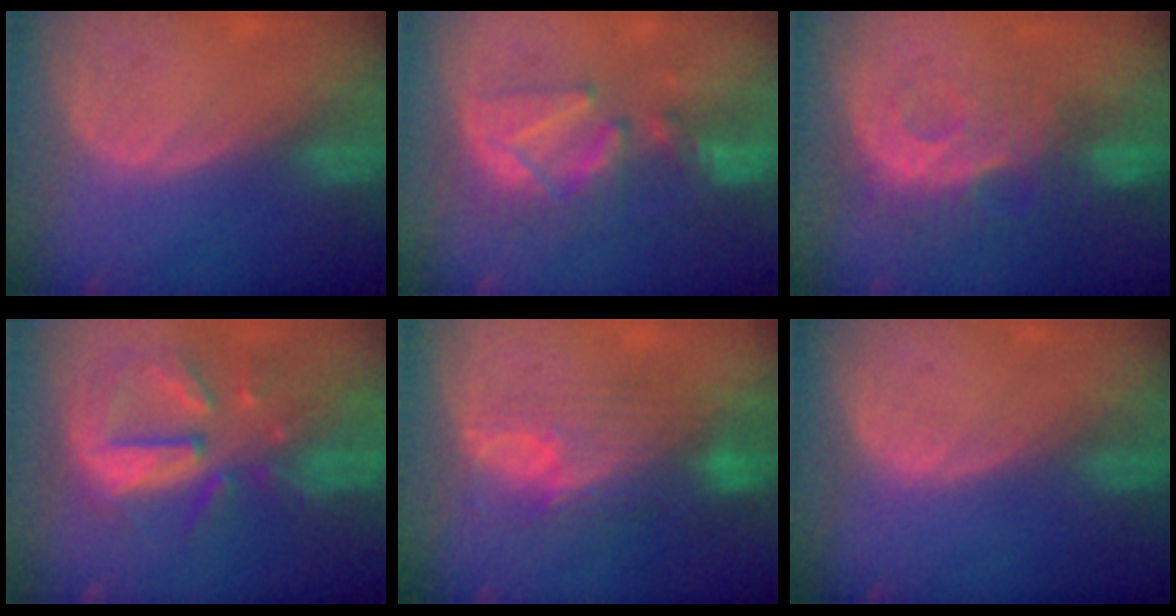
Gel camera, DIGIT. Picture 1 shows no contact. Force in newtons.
{"total": 8.6, "press": 8.5, "slide": 1.5}
{"total": 9.3, "press": 8.3, "slide": 4.2}
{"total": 10.9, "press": 9.5, "slide": 5.2}
{"total": 9.2, "press": 8.2, "slide": 4.3}
{"total": 0.0}